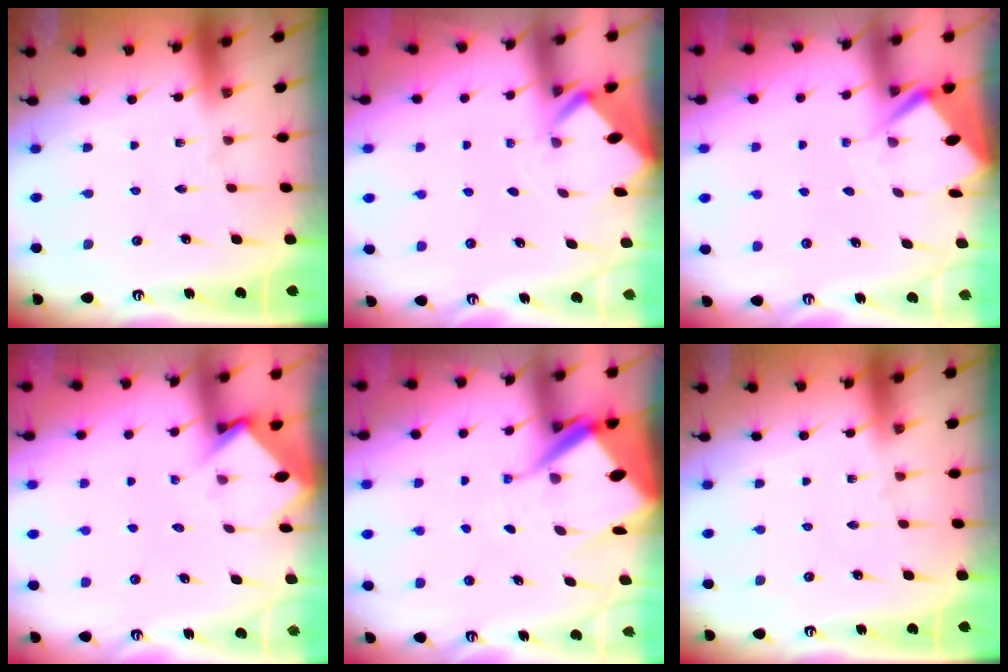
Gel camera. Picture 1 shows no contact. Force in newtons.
{"total": 2.0, "press": 2.0, "slide": 0.0}
{"total": 3.7, "press": 3.7, "slide": 0.3}
{"total": 3.8, "press": 3.8, "slide": 0.2}
{"total": 11.1, "press": 11.0, "slide": 1.1}
{"total": 0.0}